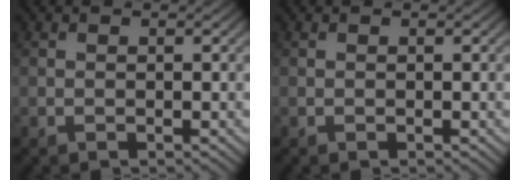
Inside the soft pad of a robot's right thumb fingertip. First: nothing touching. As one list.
[{"total": 0.0}]